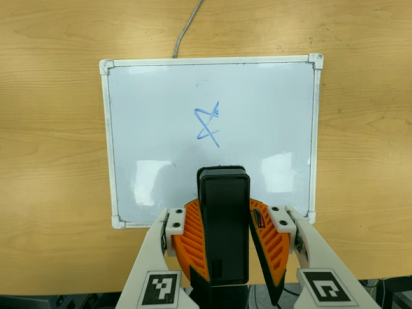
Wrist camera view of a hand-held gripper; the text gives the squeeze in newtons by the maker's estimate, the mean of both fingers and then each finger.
{"total": 9.3, "left": 9.0, "right": 9.6}